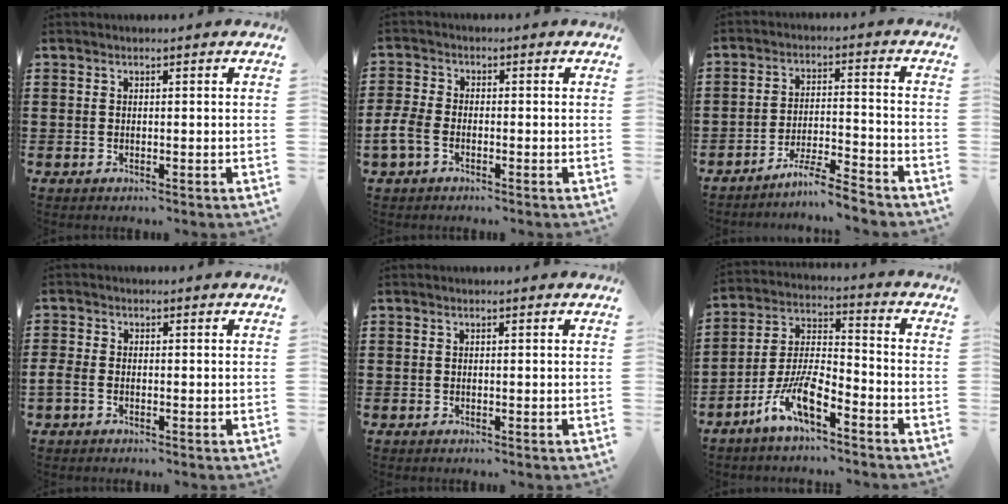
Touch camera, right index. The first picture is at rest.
{"total": 3.7, "force": [-2.0, 2.0, 2.4], "torque": [-0.070, -0.002, -0.043]}
{"total": 5.7, "force": [-5.3, -0.3, 2.0], "torque": [-0.042, -0.008, -0.103]}
{"total": 1.5, "force": [-1.0, 0.7, 0.8], "torque": [-0.032, -0.005, -0.024]}
{"total": 0.0}
{"total": 9.0, "force": [-6.3, 2.6, 5.8], "torque": [-0.140, -0.005, -0.126]}